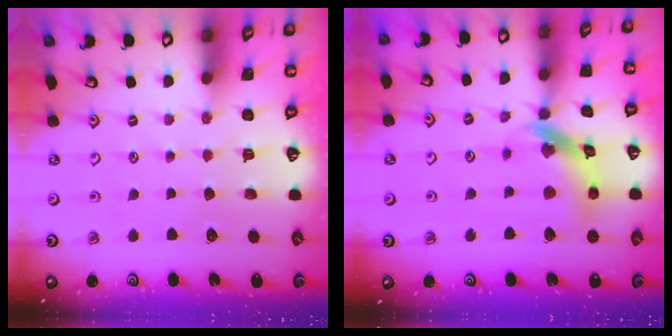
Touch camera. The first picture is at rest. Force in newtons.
{"total": 14.3, "press": 14.1, "slide": 2.0}